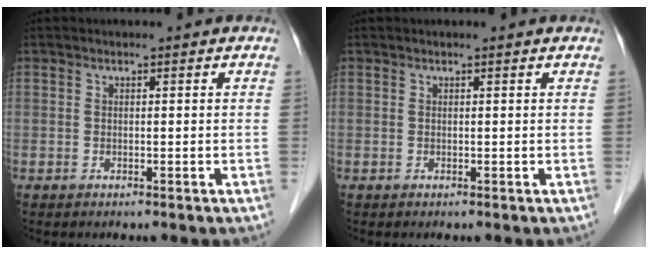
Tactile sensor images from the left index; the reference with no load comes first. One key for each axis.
{"total": 0.7, "fx": 0.7, "fy": 0.0, "fz": 0.2, "tx": -0.008, "ty": 0.000, "tz": 0.007}